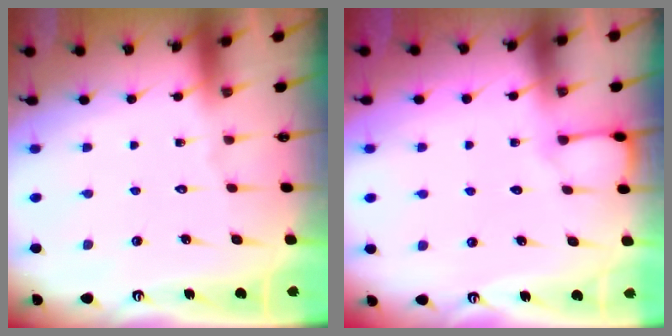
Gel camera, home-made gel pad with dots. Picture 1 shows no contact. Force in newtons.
{"total": 2.9, "press": 2.9, "slide": 0.3}